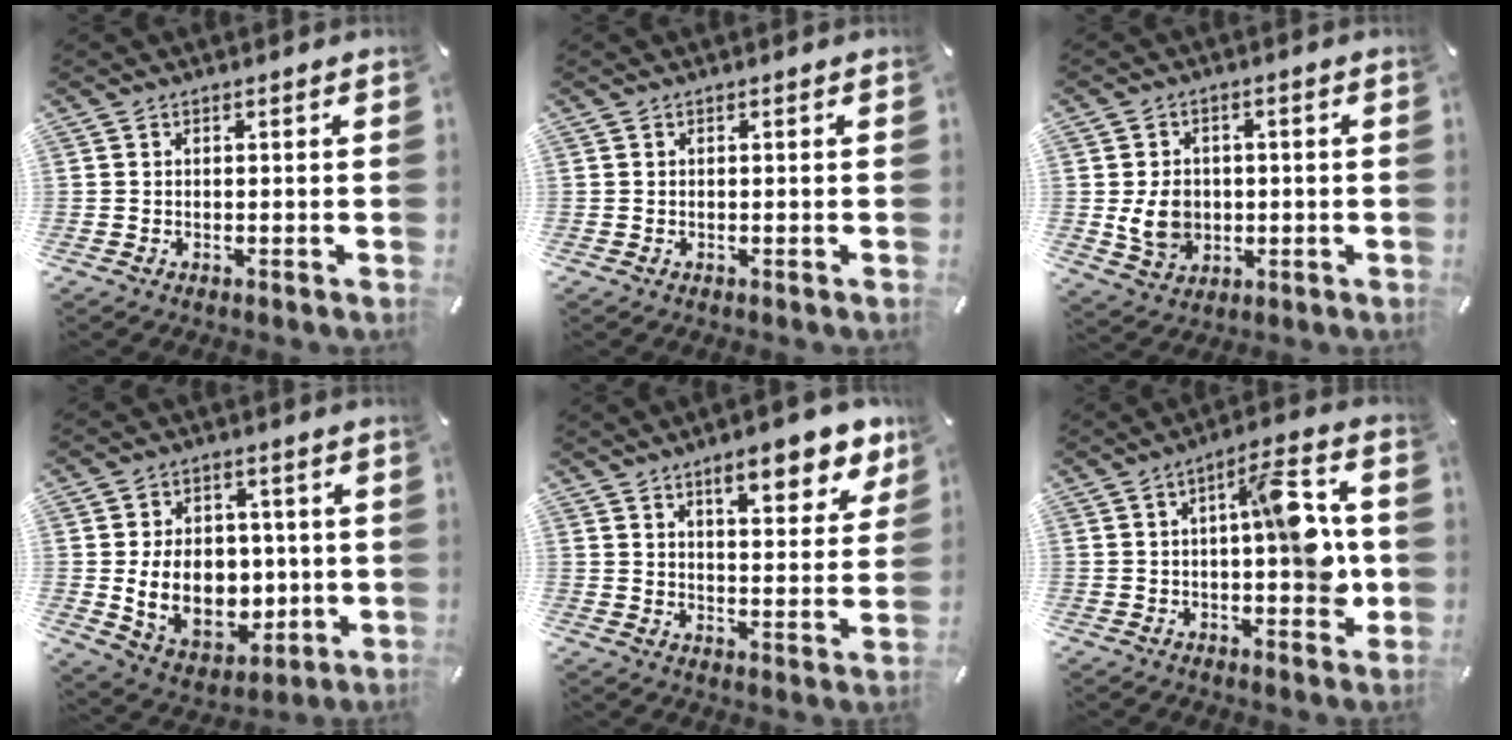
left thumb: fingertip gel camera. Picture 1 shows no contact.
{"total": 0.0}
{"total": 8.3, "force": [-0.8, 7.1, 4.2], "torque": [-0.083, 0.002, -0.015]}
{"total": 14.2, "force": [-0.8, 11.3, 8.7], "torque": [-0.147, 0.003, -0.001]}
{"total": 12.0, "force": [8.0, 4.5, 7.7], "torque": [-0.098, -0.042, 0.132]}
{"total": 14.1, "force": [0.7, 5.2, 13.1], "torque": [-0.165, -0.004, 0.009]}